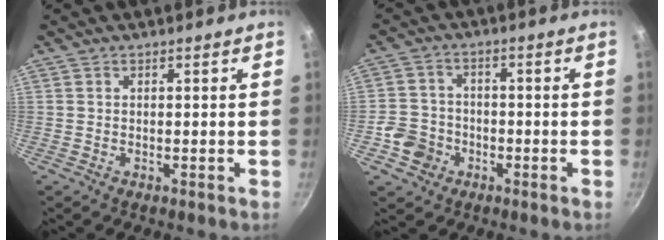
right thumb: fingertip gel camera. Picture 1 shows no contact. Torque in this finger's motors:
{"motor_torque": [1.21, 0.63, 0.28, -0.12, 0.09]}